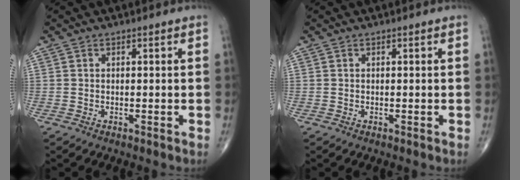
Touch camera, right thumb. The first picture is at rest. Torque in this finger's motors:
{"motor_torque": [0.00, 0.00, 0.00, 0.00, 0.00]}